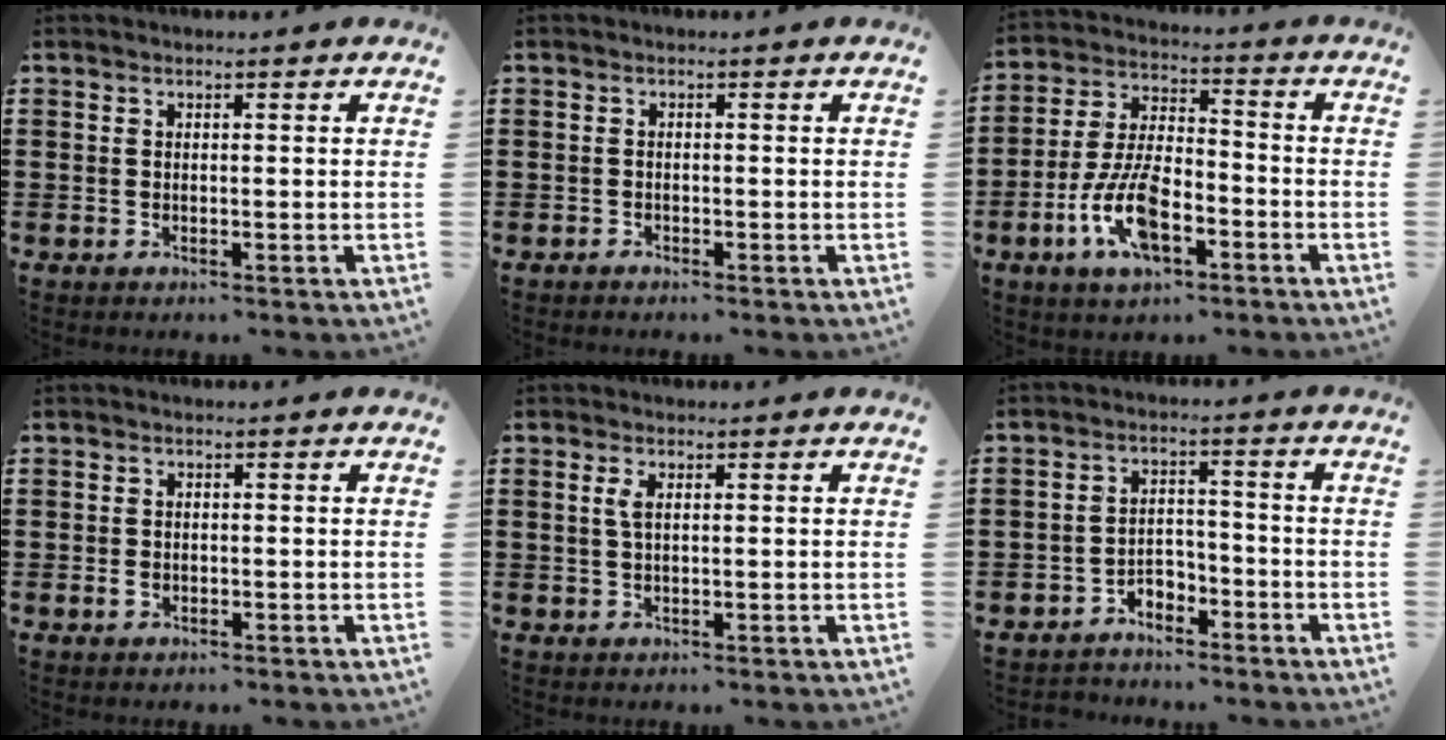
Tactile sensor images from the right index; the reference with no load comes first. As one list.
[{"total": 0.7, "force": [-0.7, 0.1, 0.0], "torque": [-0.003, -0.001, -0.015]}, {"total": 10.0, "force": [-4.2, 4.4, 7.9], "torque": [-0.182, -0.005, -0.078]}, {"total": 1.1, "force": [-0.5, 0.7, 0.7], "torque": [-0.024, -0.003, -0.012]}, {"total": 0.0}, {"total": 3.3, "force": [-2.9, 1.5, 0.4], "torque": [-0.013, 0.010, -0.059]}]